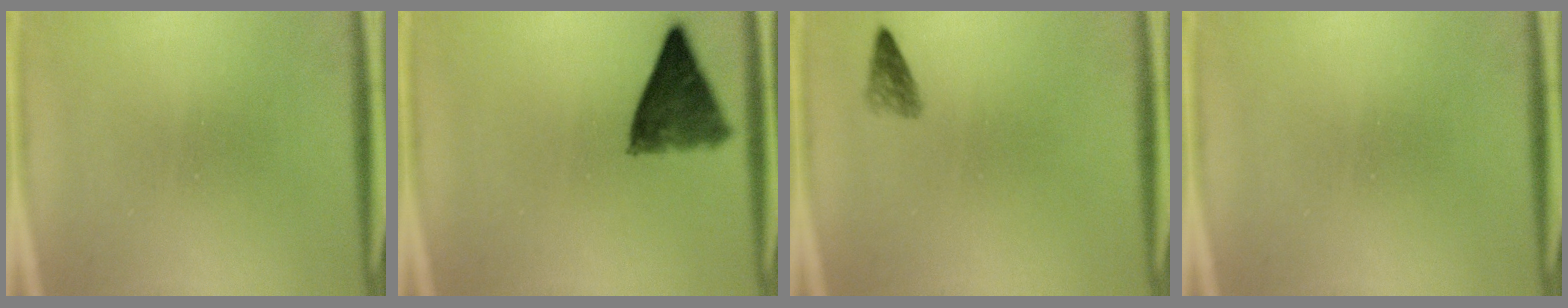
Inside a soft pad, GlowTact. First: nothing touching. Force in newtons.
{"total": 8.1}
{"total": 1.7}
{"total": 0.0}